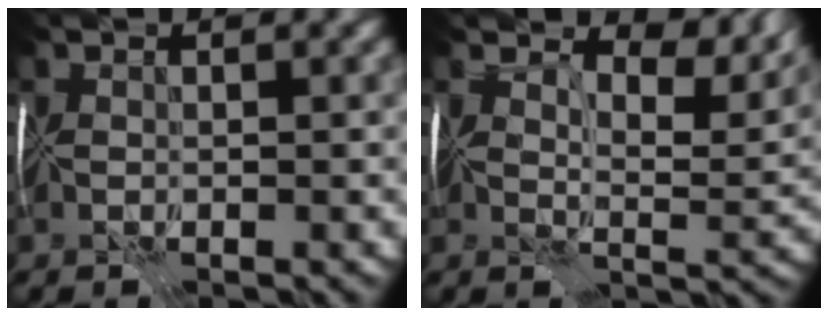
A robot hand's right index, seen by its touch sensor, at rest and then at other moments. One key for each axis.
{"total": 8.3, "fx": 6.1, "fy": 2.8, "fz": 4.8, "tx": -0.076, "ty": 0.003, "tz": 0.088}